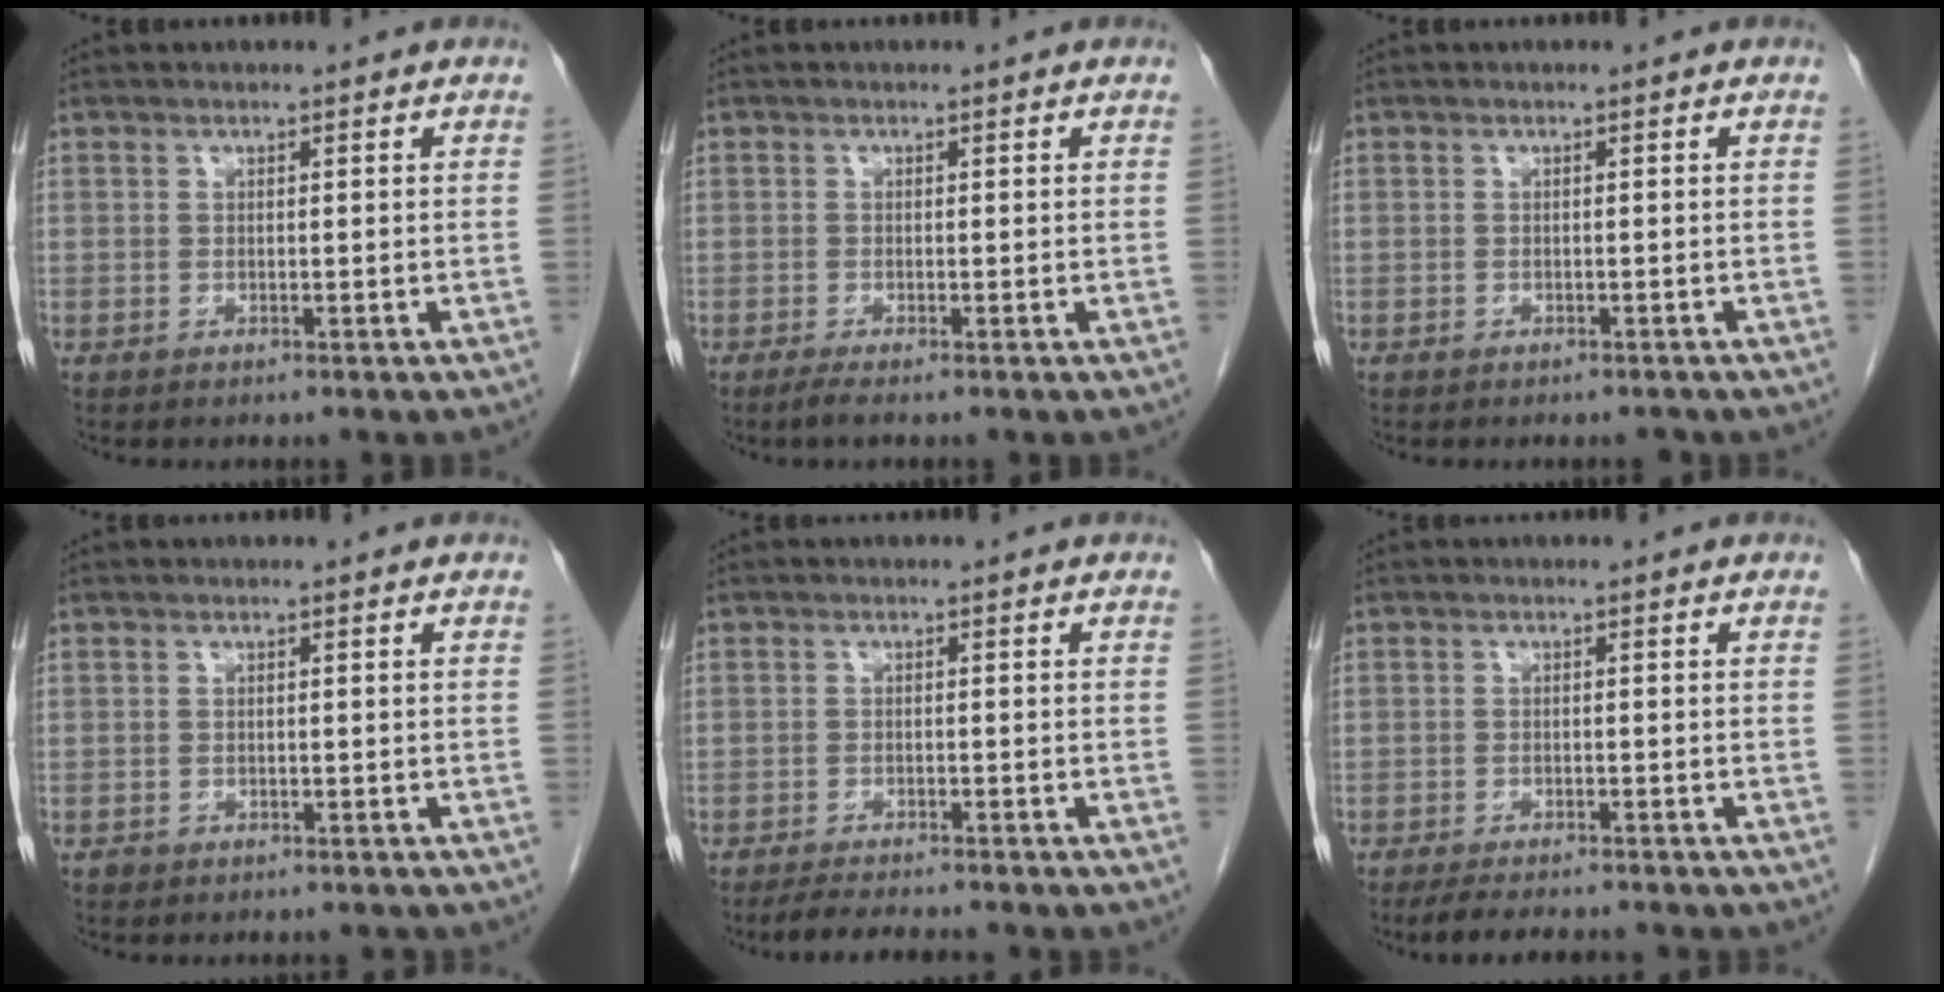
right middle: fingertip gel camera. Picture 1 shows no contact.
{"total": 1.2, "force": [-0.9, -0.1, 0.8], "torque": [-0.024, -0.006, -0.021]}
{"total": 0.9, "force": [-0.8, 0.4, 0.1], "torque": [-0.003, 0.001, -0.013]}
{"total": 1.0, "force": [-0.8, 0.7, 0.0], "torque": [-0.004, 0.003, -0.011]}
{"total": 5.0, "force": [-4.6, 0.3, 1.9], "torque": [-0.032, -0.016, -0.075]}
{"total": 6.3, "force": [-5.6, 1.1, 2.6], "torque": [-0.039, -0.013, -0.087]}